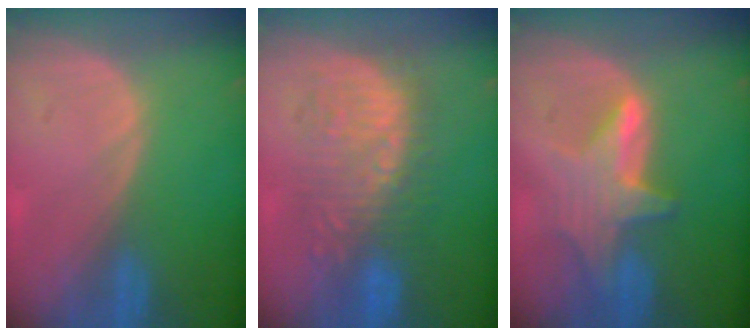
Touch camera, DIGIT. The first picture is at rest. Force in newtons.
{"total": 8.8, "press": 8.8, "slide": 0.2}
{"total": 6.9, "press": 6.5, "slide": 2.4}